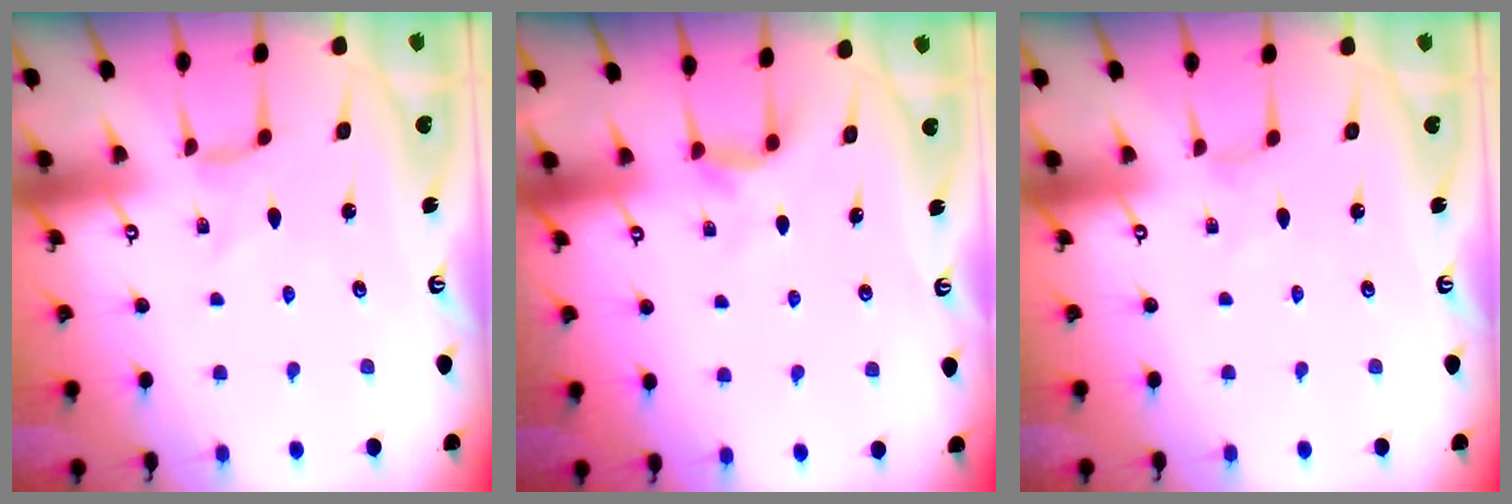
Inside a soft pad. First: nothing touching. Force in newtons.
{"total": 6.5, "press": 6.4, "slide": 0.6}
{"total": 0.0}